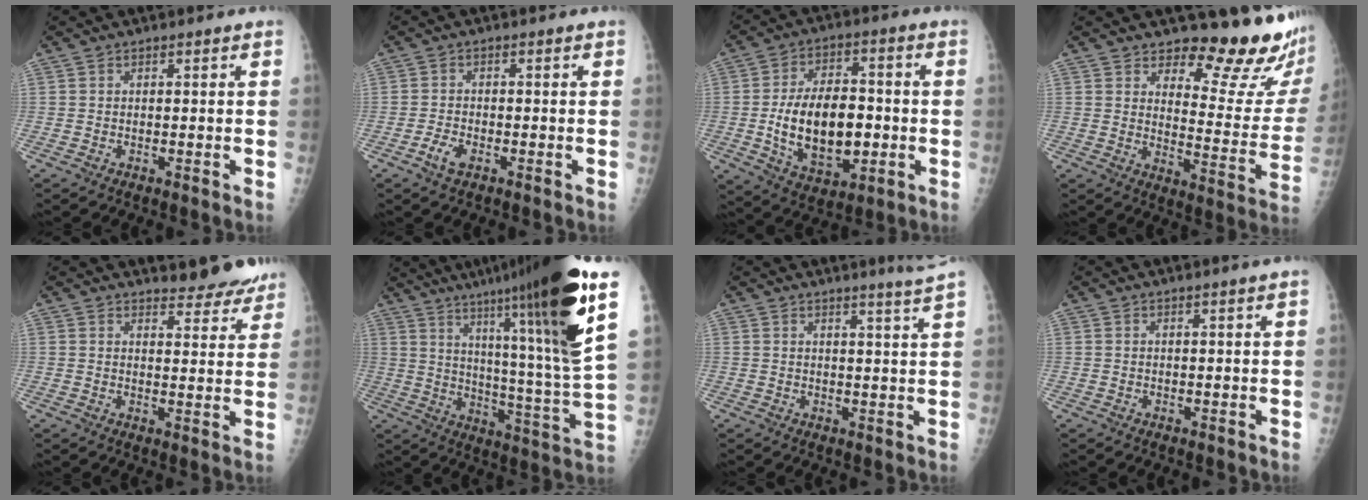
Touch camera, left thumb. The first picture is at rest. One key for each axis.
{"total": 2.9, "fx": -1.7, "fy": 1.6, "fz": 1.8, "tx": -0.032, "ty": 0.008, "tz": -0.033}
{"total": 16.5, "fx": -1.9, "fy": 9.6, "fz": 13.3, "tx": -0.199, "ty": 0.005, "tz": -0.020}
{"total": 16.8, "fx": 14.7, "fy": 4.2, "fz": 7.1, "tx": -0.035, "ty": -0.155, "tz": 0.177}
{"total": 7.6, "fx": 7.1, "fy": 2.3, "fz": 1.4, "tx": 0.012, "ty": -0.052, "tz": 0.081}
{"total": 26.5, "fx": 15.0, "fy": 1.6, "fz": 21.8, "tx": -0.305, "ty": -0.057, "tz": 0.226}
{"total": 4.5, "fx": 3.6, "fy": -1.2, "fz": 2.4, "tx": -0.034, "ty": -0.032, "tz": 0.046}
{"total": 1.0, "fx": 0.6, "fy": -0.4, "fz": 0.7, "tx": -0.023, "ty": -0.006, "tz": 0.016}